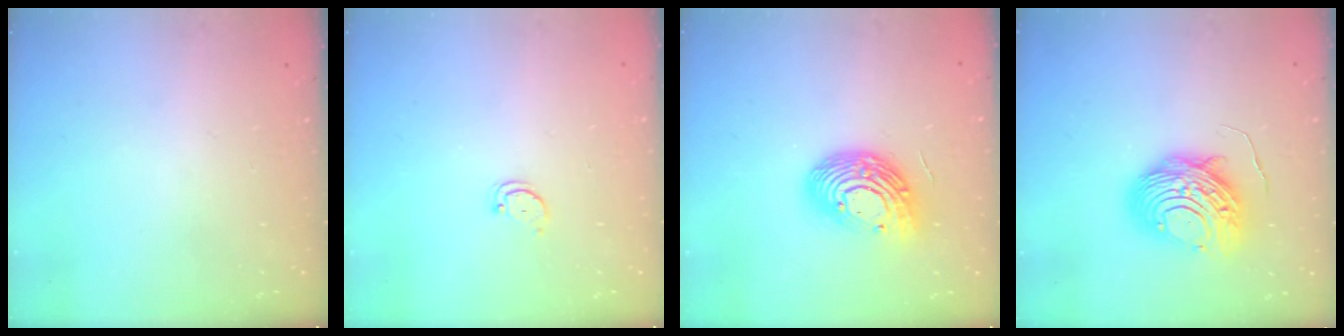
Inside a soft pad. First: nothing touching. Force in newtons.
{"total": 2.5, "press": 2.4, "slide": 0.4}
{"total": 14.7, "press": 14.7, "slide": 1.0}
{"total": 12.8, "press": 12.7, "slide": 1.1}